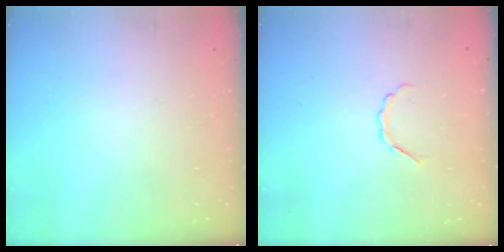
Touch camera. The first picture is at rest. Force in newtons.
{"total": 3.5, "press": 3.4, "slide": 0.7}